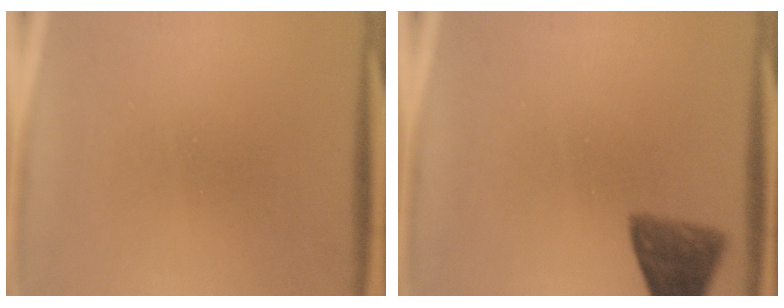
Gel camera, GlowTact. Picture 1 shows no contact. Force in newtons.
{"total": 6.4}